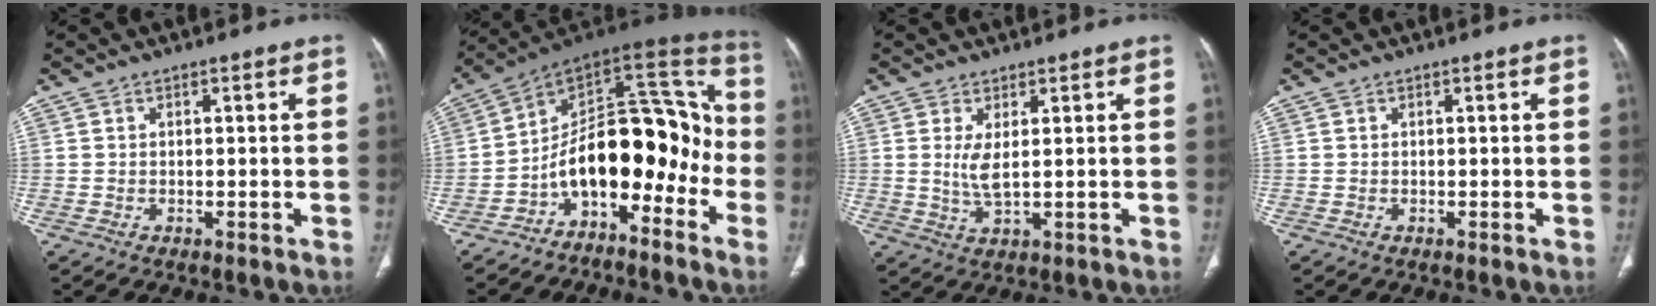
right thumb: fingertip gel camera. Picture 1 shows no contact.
{"total": 17.6, "force": [-7.1, 9.8, 12.7], "torque": [-0.141, 0.126, -0.121]}
{"total": 4.1, "force": [0.9, 1.2, 3.8], "torque": [-0.083, -0.015, 0.027]}
{"total": 0.0}